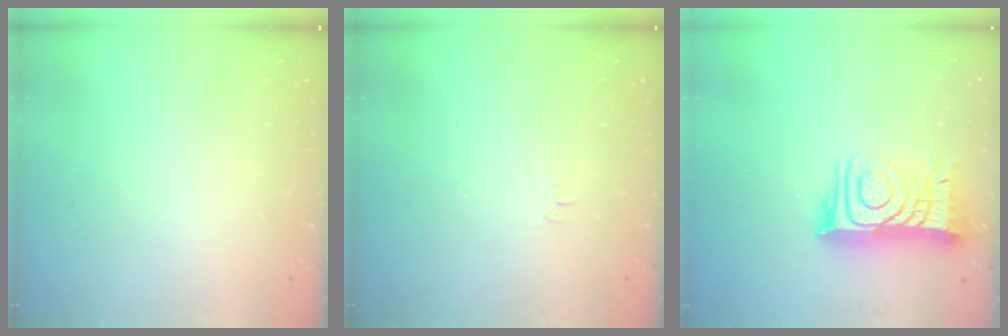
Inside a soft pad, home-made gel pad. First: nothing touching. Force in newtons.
{"total": 4.0, "press": 3.9, "slide": 0.3}
{"total": 14.3, "press": 14.2, "slide": 1.6}